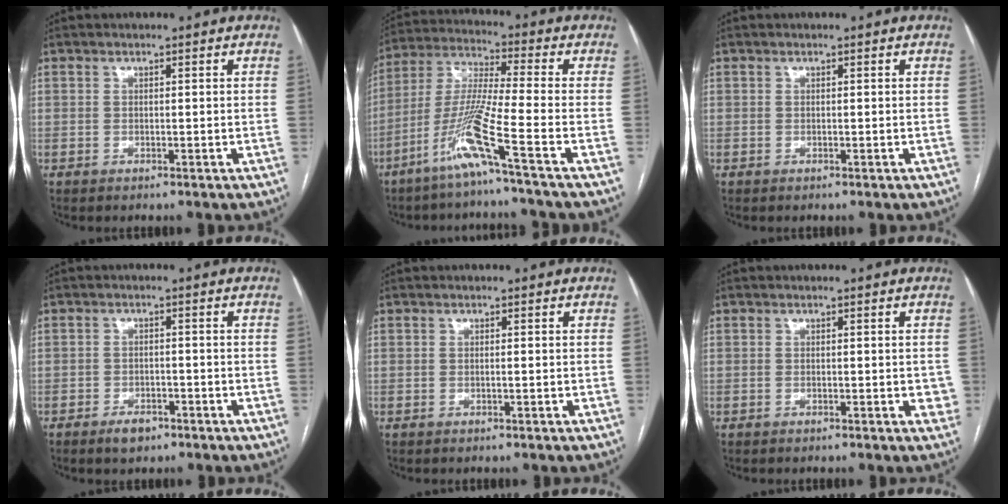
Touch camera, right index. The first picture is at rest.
{"total": 11.3, "force": [-6.0, -2.0, 9.3], "torque": [-0.197, -0.019, -0.127]}
{"total": 0.0}
{"total": 3.1, "force": [-2.1, 1.6, 1.5], "torque": [-0.026, 0.002, -0.027]}
{"total": 0.0}
{"total": 2.1, "force": [-0.3, 0.9, 1.8], "torque": [-0.012, 0.000, -0.004]}